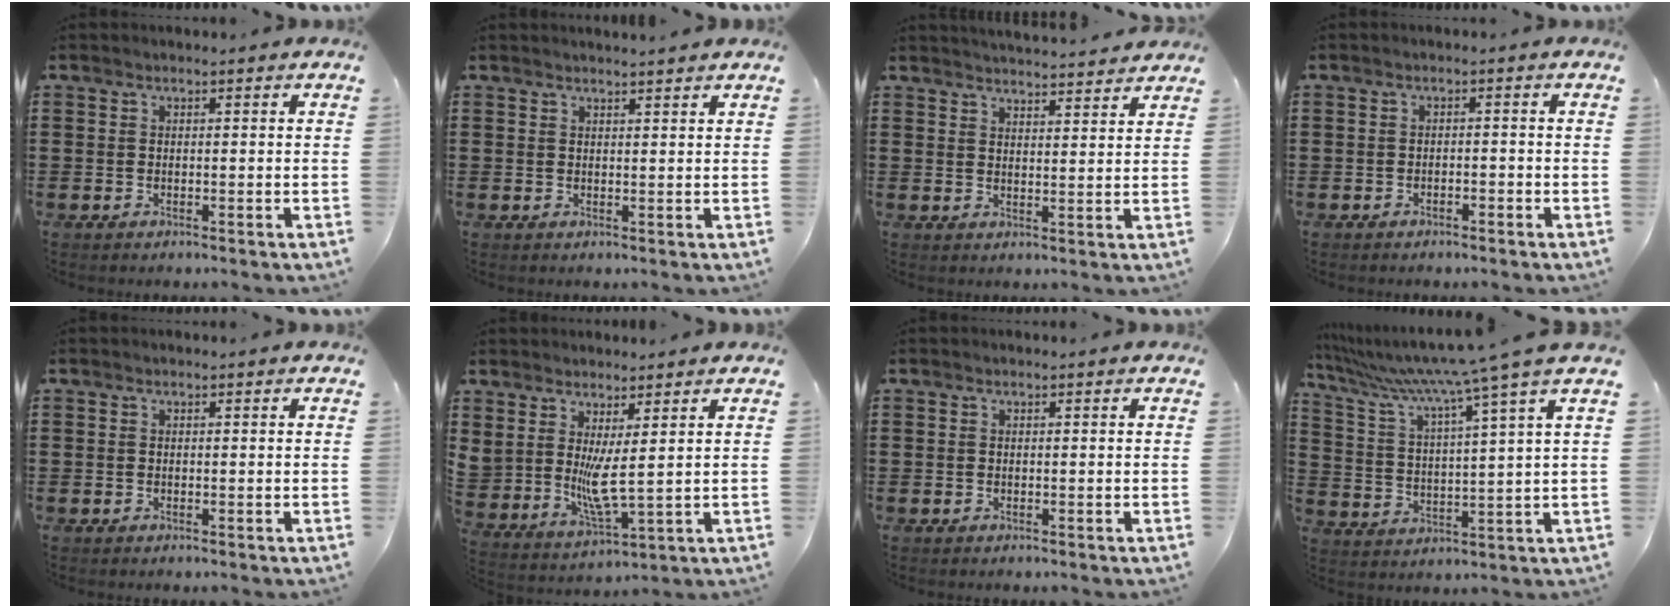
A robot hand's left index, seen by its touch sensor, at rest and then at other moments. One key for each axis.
{"total": 1.6, "fx": 1.5, "fy": -0.1, "fz": 0.4, "tx": -0.011, "ty": 0.001, "tz": 0.030}
{"total": 3.5, "fx": 3.5, "fy": -0.3, "fz": 0.0, "tx": -0.011, "ty": -0.019, "tz": 0.064}
{"total": 1.1, "fx": -1.1, "fy": 0.2, "fz": 0.3, "tx": -0.011, "ty": -0.001, "tz": -0.022}
{"total": 0.0}
{"total": 5.0, "fx": 2.3, "fy": 0.8, "fz": 4.4, "tx": -0.101, "ty": -0.028, "tz": 0.038}
{"total": 0.0}
{"total": 8.2, "fx": 6.7, "fy": -1.7, "fz": 4.3, "tx": -0.116, "ty": -0.050, "tz": 0.103}